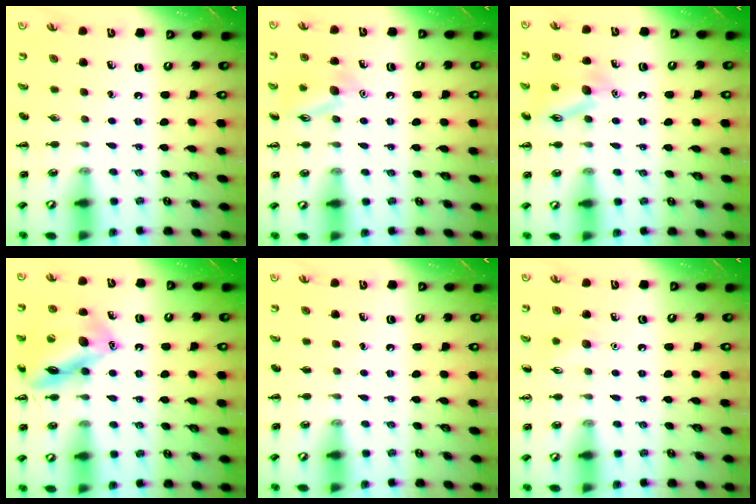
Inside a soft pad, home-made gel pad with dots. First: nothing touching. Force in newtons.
{"total": 10.5, "press": 10.4, "slide": 0.9}
{"total": 12.6, "press": 12.6, "slide": 0.7}
{"total": 15.8, "press": 15.7, "slide": 1.3}
{"total": 0.0}
{"total": 5.2, "press": 4.9, "slide": 1.6}